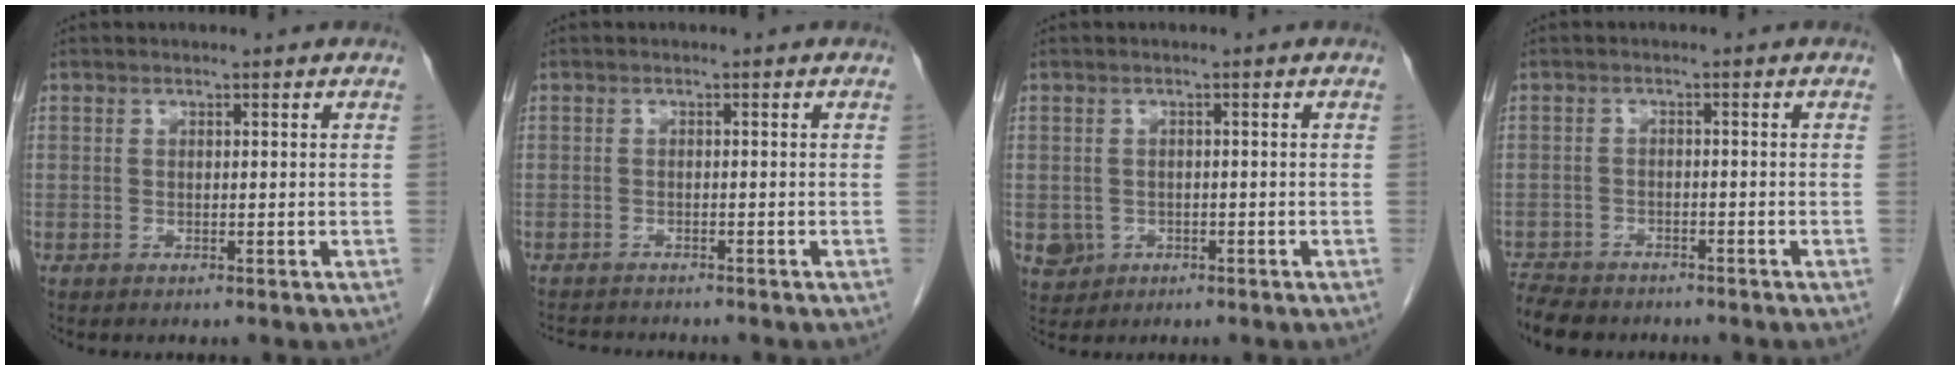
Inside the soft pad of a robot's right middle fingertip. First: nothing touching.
{"total": 3.5, "force": [-3.4, 0.1, 0.7], "torque": [-0.008, -0.012, -0.055]}
{"total": 4.1, "force": [-1.5, 3.8, 0.8], "torque": [-0.015, 0.002, -0.018]}
{"total": 6.7, "force": [-6.0, 2.4, 2.0], "torque": [-0.036, -0.011, -0.095]}